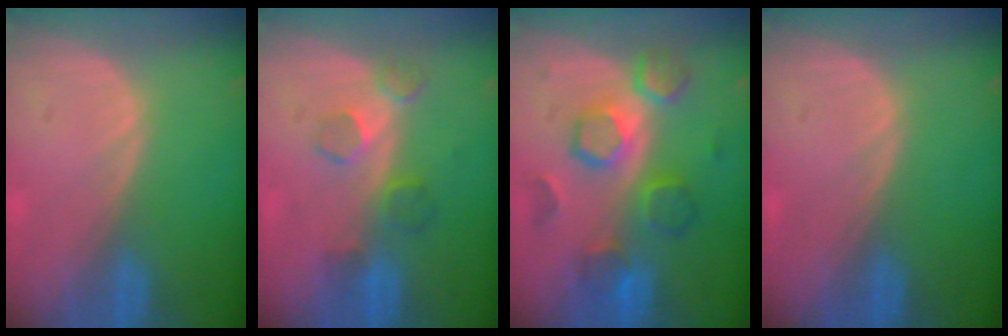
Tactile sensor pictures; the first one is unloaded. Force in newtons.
{"total": 4.5, "press": 4.2, "slide": 1.6}
{"total": 8.4, "press": 8.4, "slide": 0.7}
{"total": 0.0}